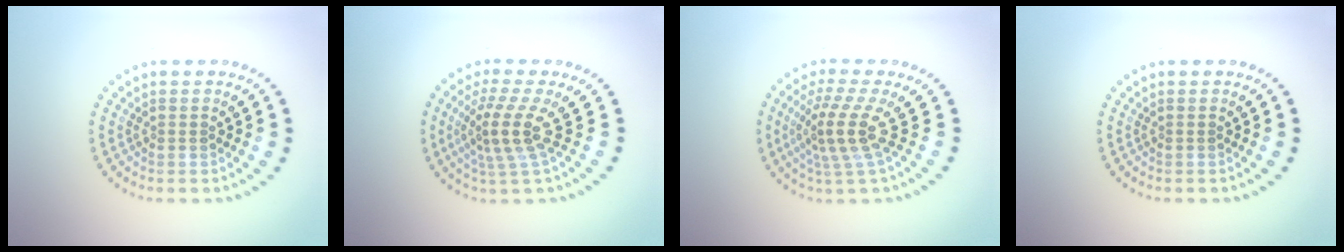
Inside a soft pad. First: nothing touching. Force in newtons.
{"total": 3.6, "press": 2.7, "slide": 2.5}
{"total": 4.1, "press": 2.8, "slide": 2.9}
{"total": 0.0}